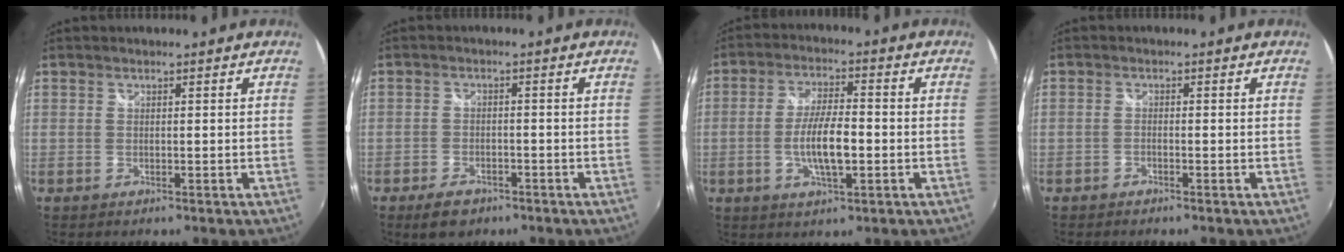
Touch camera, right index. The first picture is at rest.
{"total": 5.4, "force": [-3.8, 3.0, 2.4], "torque": [-0.062, -0.001, -0.058]}
{"total": 8.3, "force": [-2.0, 2.4, 7.7], "torque": [-0.149, -0.003, -0.034]}
{"total": 1.1, "force": [-0.9, 0.4, 0.4], "torque": [-0.012, 0.000, -0.022]}